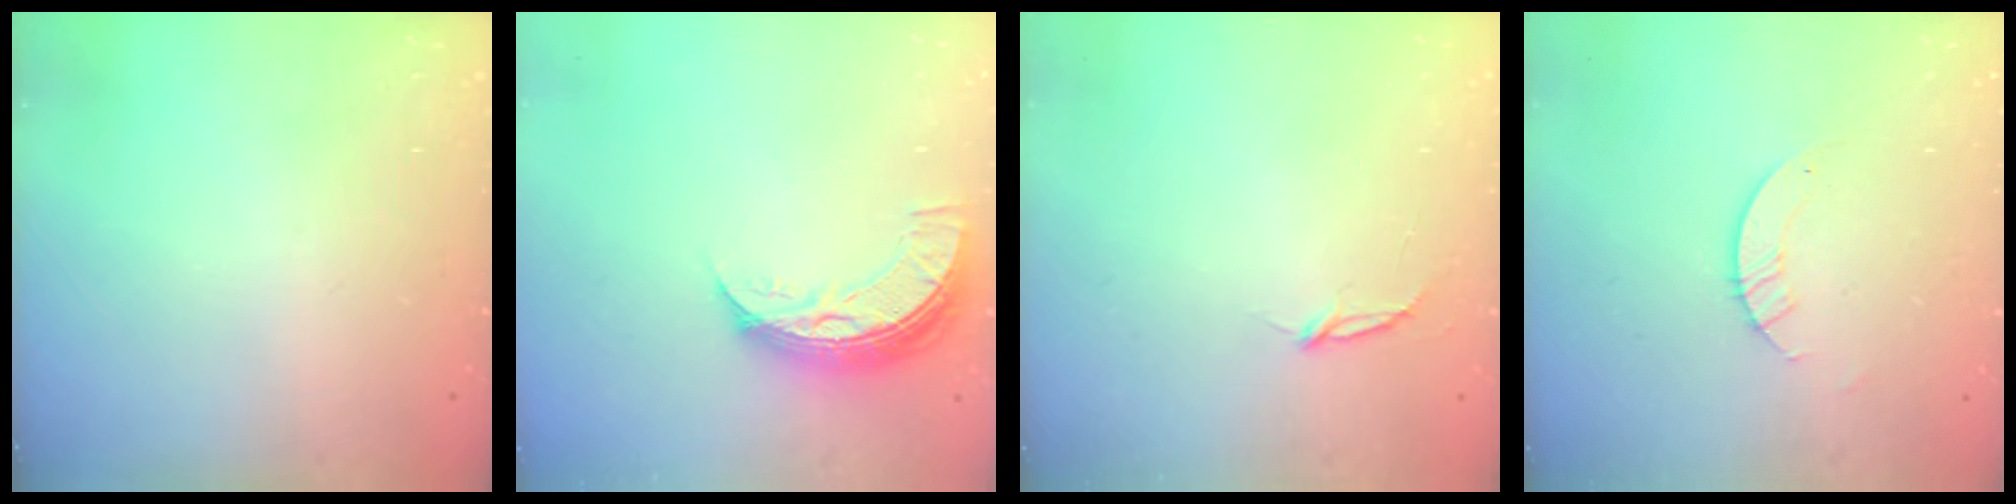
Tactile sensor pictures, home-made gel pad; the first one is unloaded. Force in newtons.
{"total": 9.8, "press": 9.8, "slide": 0.7}
{"total": 2.8, "press": 2.8, "slide": 0.3}
{"total": 2.8, "press": 2.8, "slide": 0.2}